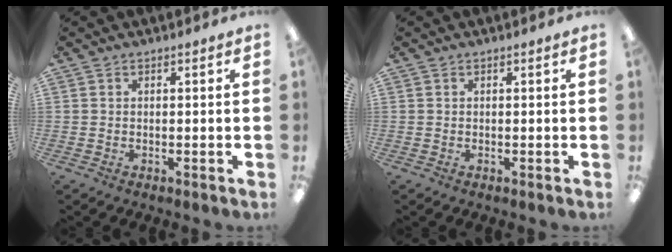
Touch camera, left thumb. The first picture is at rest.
{"total": 0.0}